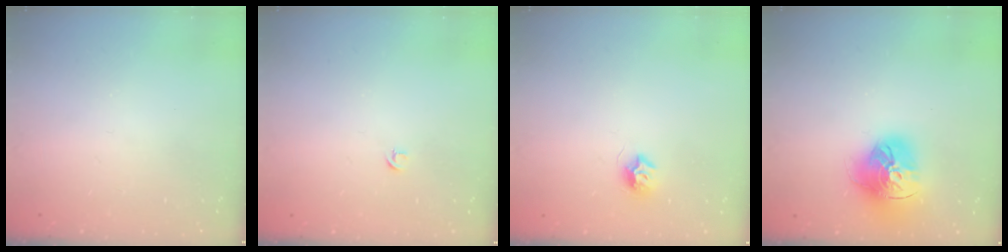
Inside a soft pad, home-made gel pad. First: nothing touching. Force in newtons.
{"total": 2.7, "press": 2.6, "slide": 0.6}
{"total": 7.4, "press": 7.4, "slide": 0.4}
{"total": 17.9, "press": 17.9, "slide": 1.6}